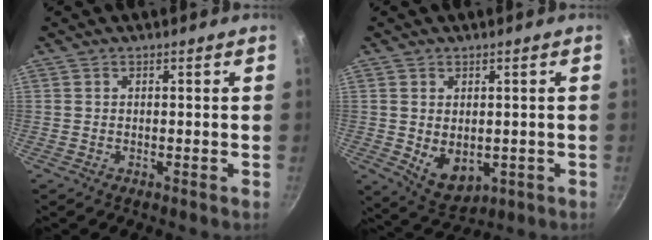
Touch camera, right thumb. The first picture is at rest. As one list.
[{"total": 7.1, "force": [-0.3, 4.9, 5.1], "torque": [-0.072, -0.017, 0.015]}]